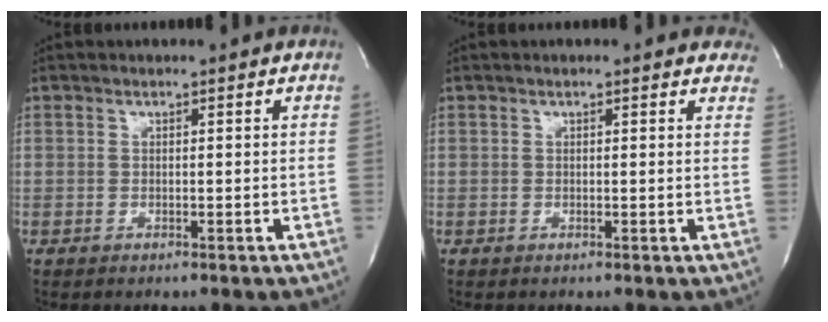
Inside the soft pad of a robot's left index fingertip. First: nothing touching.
{"total": 5.1, "force": [4.3, 1.9, 1.9], "torque": [-0.008, 0.008, 0.033]}